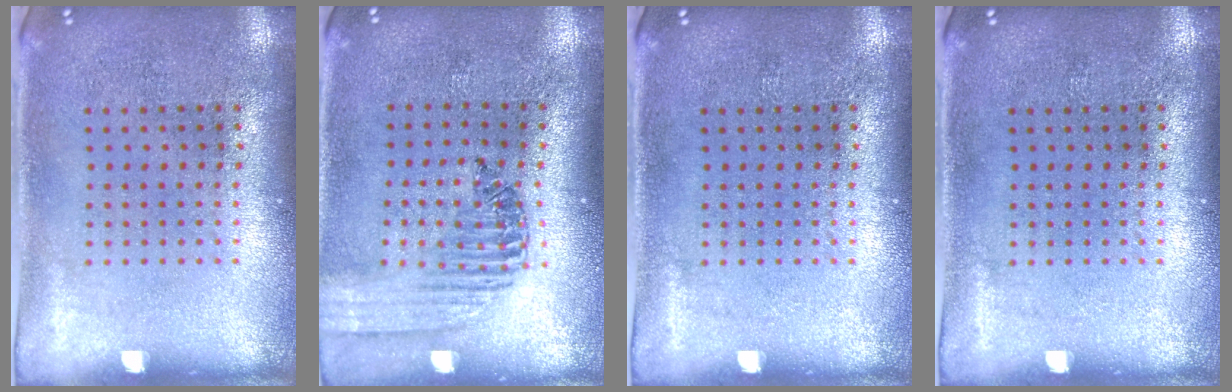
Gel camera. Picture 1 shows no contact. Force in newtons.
{"total": 1.3, "press": 1.3, "slide": 0.4}
{"total": 0.0}
{"total": 0.0}